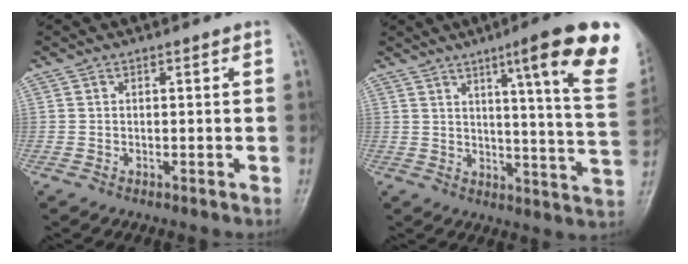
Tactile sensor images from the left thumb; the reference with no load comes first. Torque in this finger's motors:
{"motor_torque": [1.31, 1.29, 1.69, -1.08, 0.37]}